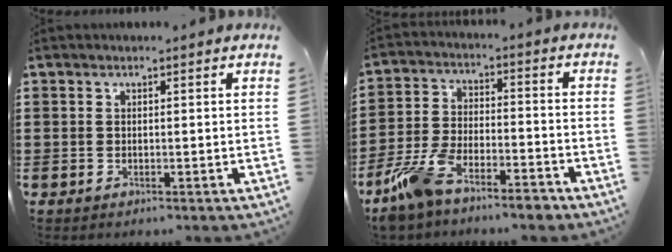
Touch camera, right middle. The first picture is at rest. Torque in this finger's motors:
{"motor_torque": [1.46, 0.68, 0.58, 0.21]}